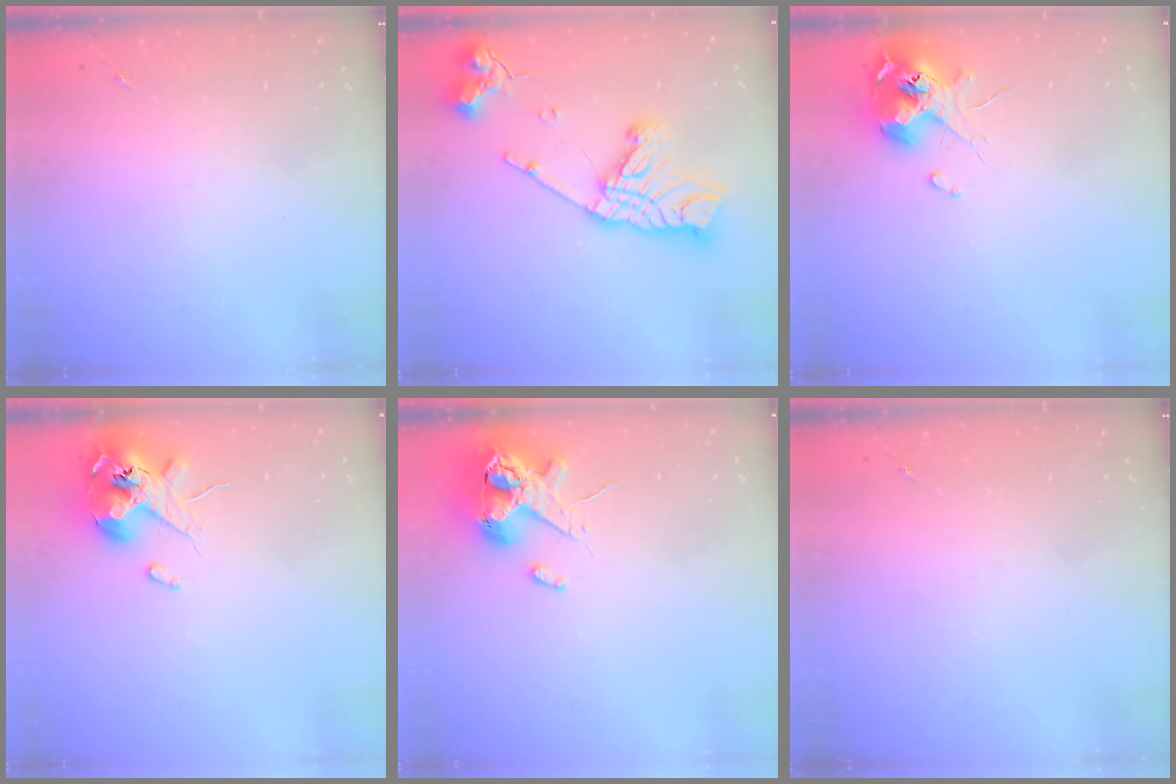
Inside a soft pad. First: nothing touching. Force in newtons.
{"total": 20.7, "press": 20.6, "slide": 1.9}
{"total": 11.6, "press": 11.5, "slide": 1.5}
{"total": 12.1, "press": 12.0, "slide": 2.0}
{"total": 12.3, "press": 12.1, "slide": 1.9}
{"total": 0.0}